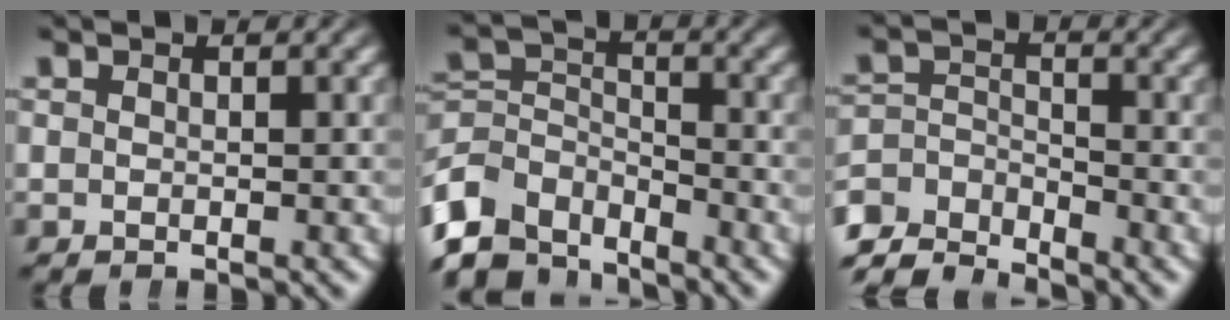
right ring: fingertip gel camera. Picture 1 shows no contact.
{"total": 7.5, "force": [-4.2, 5.2, 3.4], "torque": [-0.085, -0.045, -0.059]}
{"total": 5.4, "force": [-3.9, 3.2, 2.0], "torque": [-0.053, -0.030, -0.060]}